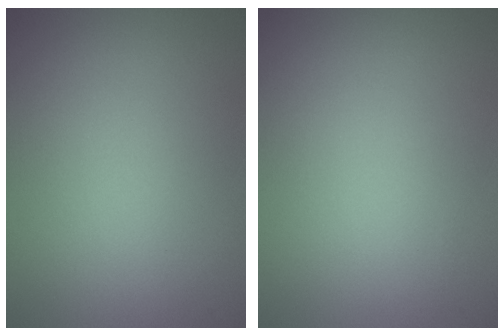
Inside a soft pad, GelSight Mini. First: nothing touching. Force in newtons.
{"total": 0.0}